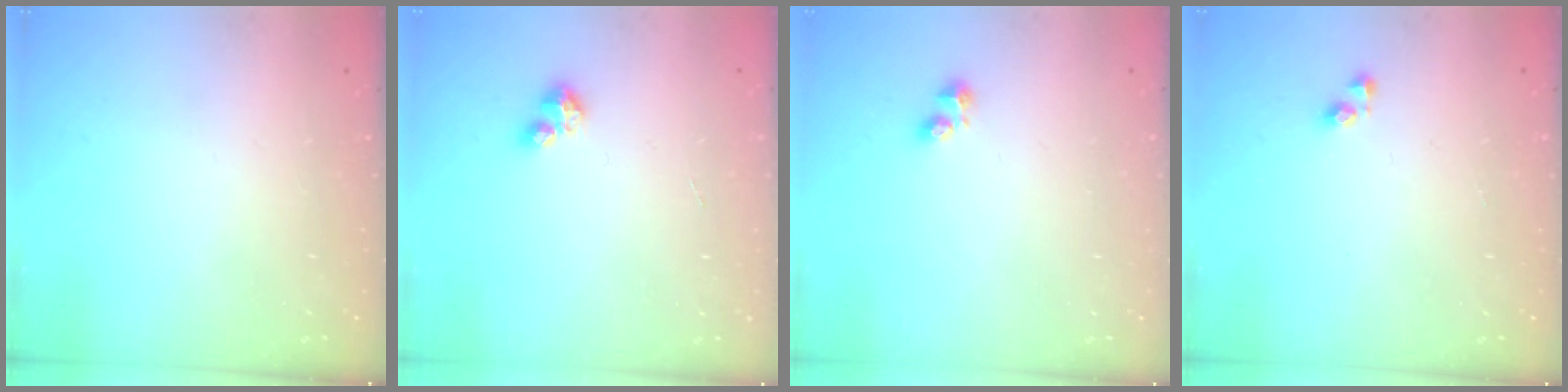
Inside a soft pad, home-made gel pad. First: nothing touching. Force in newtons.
{"total": 2.8, "press": 2.8, "slide": 0.2}
{"total": 2.2, "press": 2.2, "slide": 0.5}
{"total": 3.7, "press": 3.7, "slide": 0.5}